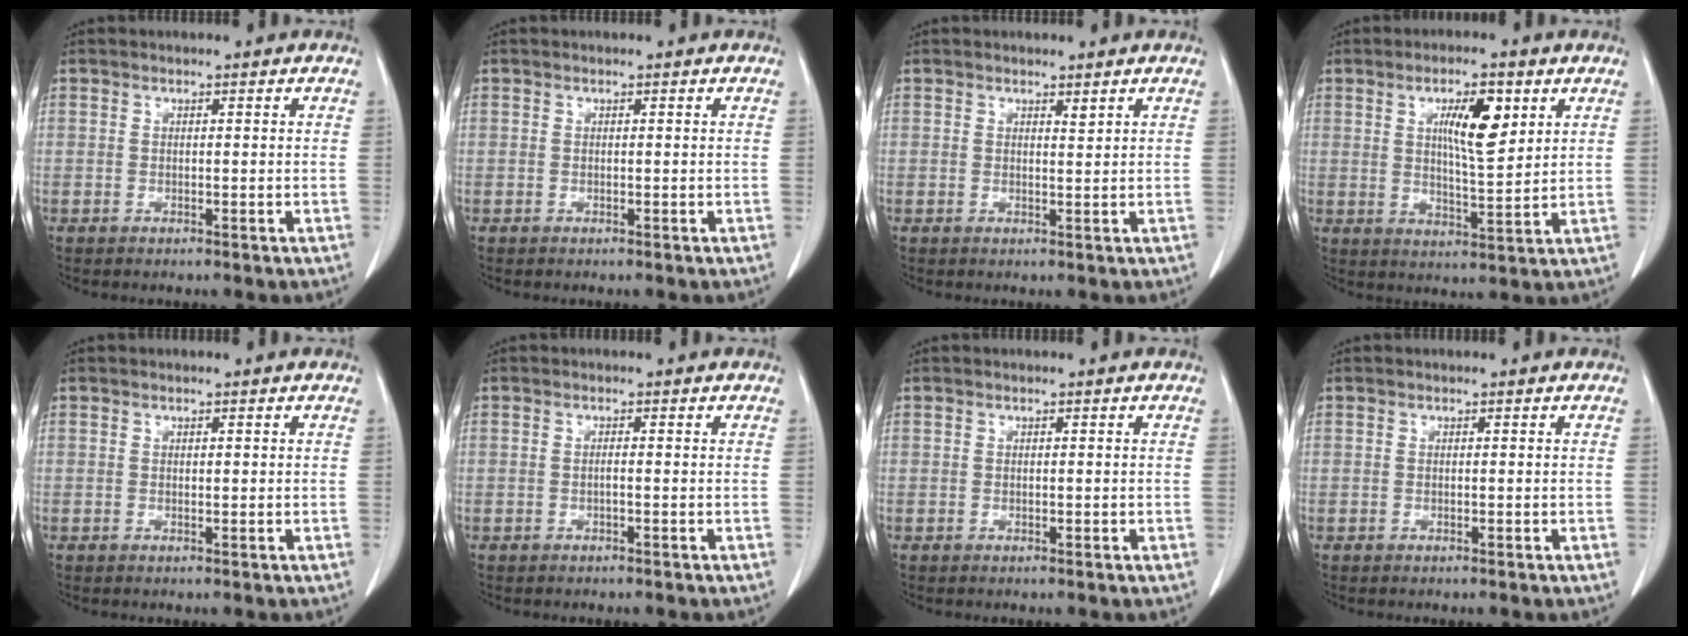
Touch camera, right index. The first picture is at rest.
{"total": 0.0}
{"total": 0.8, "force": [0.7, 0.0, 0.5], "torque": [-0.010, -0.007, 0.010]}
{"total": 8.1, "force": [3.1, 1.8, 7.3], "torque": [-0.123, -0.002, 0.052]}
{"total": 0.0}
{"total": 0.6, "force": [-0.2, -0.1, 0.6], "torque": [-0.011, 0.001, -0.005]}
{"total": 0.0}
{"total": 0.0}